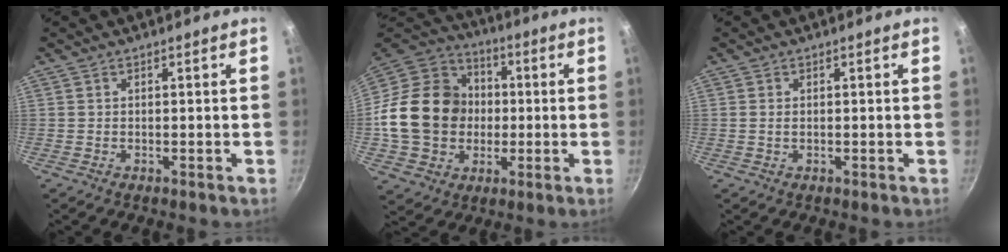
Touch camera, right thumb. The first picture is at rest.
{"total": 21.5, "force": [-0.9, 17.9, 11.8], "torque": [-0.188, 0.034, -0.014]}
{"total": 0.8, "force": [0.1, 0.5, 0.6], "torque": [-0.012, 0.001, 0.001]}